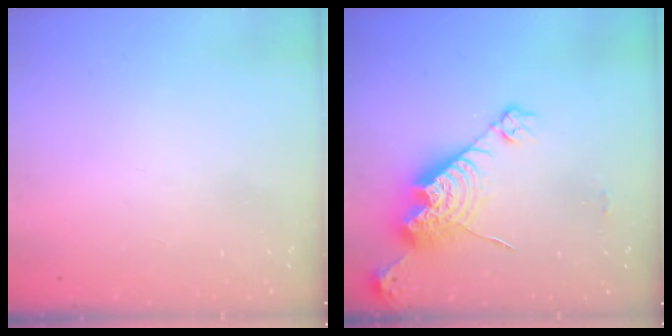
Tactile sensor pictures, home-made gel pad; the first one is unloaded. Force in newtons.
{"total": 15.3, "press": 15.2, "slide": 1.3}